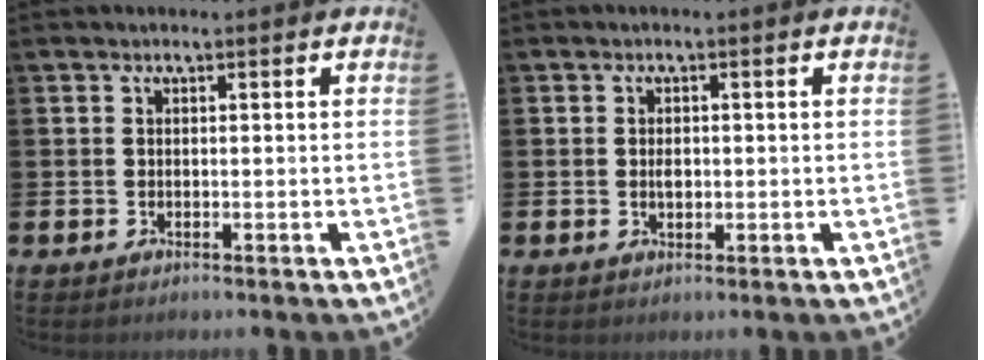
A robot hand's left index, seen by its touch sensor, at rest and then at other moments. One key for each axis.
{"total": 1.5, "fx": 0.0, "fy": 1.0, "fz": 1.2, "tx": -0.015, "ty": 0.003, "tz": -0.003}